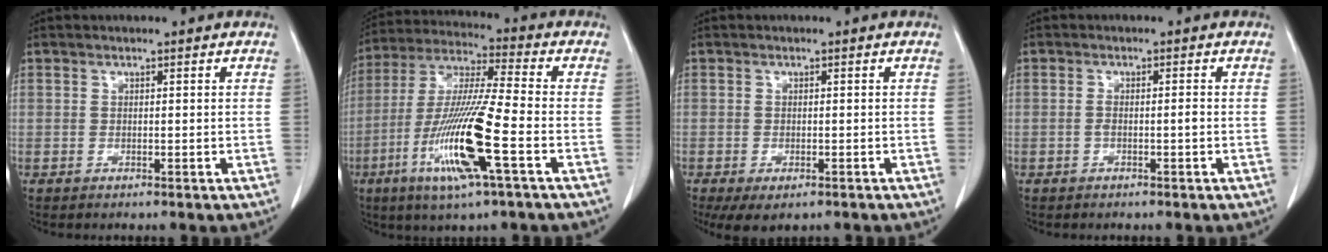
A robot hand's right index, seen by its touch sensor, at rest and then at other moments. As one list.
[{"total": 16.0, "force": [-5.6, 0.3, 15.0], "torque": [-0.309, -0.020, -0.108]}, {"total": 5.3, "force": [-3.5, 2.2, 3.2], "torque": [-0.050, -0.012, -0.052]}, {"total": 1.5, "force": [-0.5, 0.2, 1.4], "torque": [-0.025, 0.002, -0.009]}]